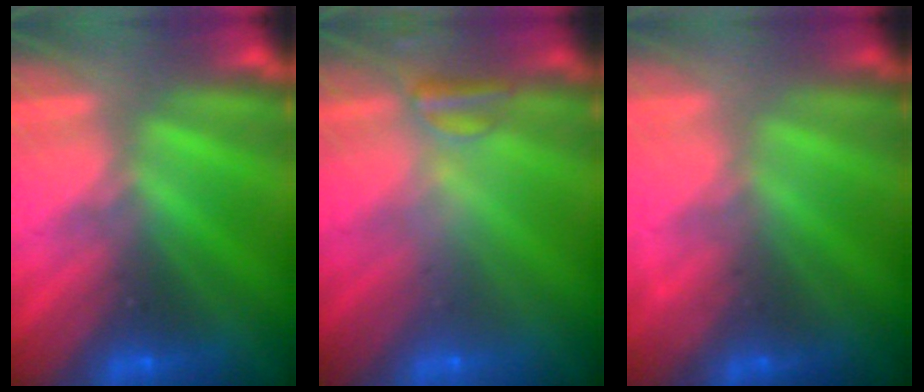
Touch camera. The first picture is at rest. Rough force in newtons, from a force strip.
{"total": 2.4}
{"total": 1.7}